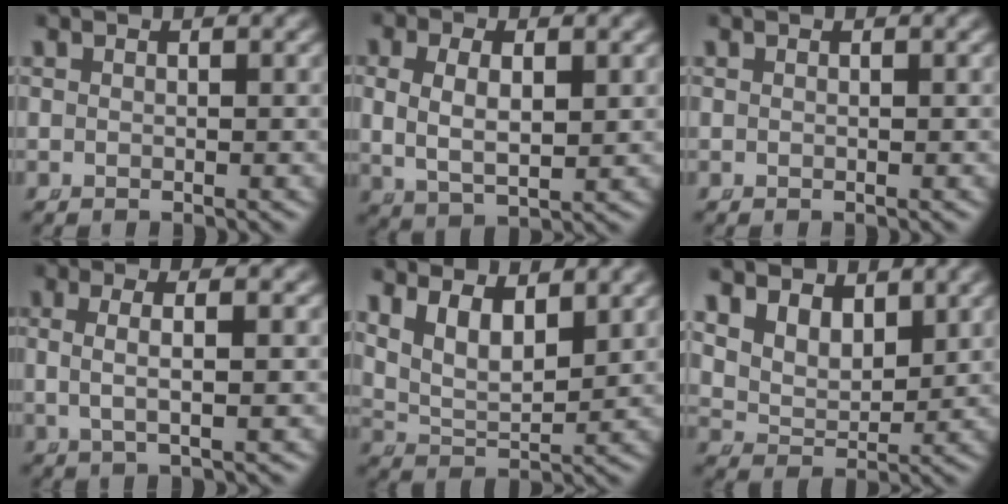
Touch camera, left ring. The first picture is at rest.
{"total": 5.6, "force": [0.5, 3.9, 4.1], "torque": [-0.086, -0.011, 0.019]}
{"total": 0.0}
{"total": 3.7, "force": [0.6, 1.2, 3.5], "torque": [-0.066, 0.000, 0.014]}
{"total": 6.6, "force": [2.5, 4.6, 4.0], "torque": [-0.085, -0.014, 0.044]}
{"total": 6.4, "force": [3.1, 4.6, 3.1], "torque": [-0.076, -0.009, 0.053]}